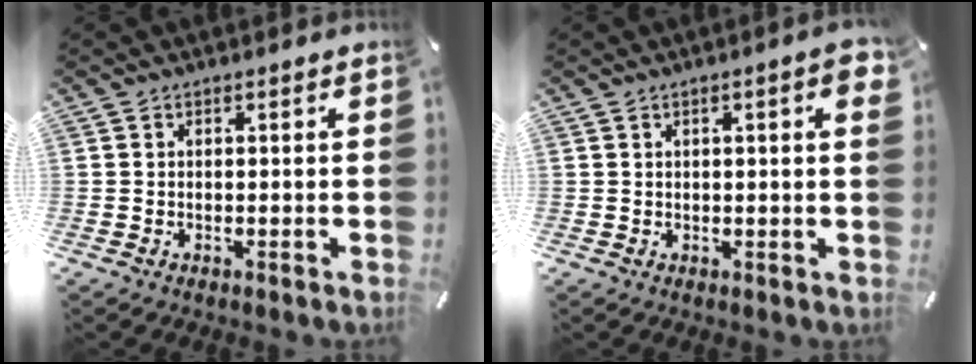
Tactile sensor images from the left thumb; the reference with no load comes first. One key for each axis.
{"total": 4.2, "fx": 1.0, "fy": 0.8, "fz": 4.0, "tx": -0.065, "ty": 0.001, "tz": 0.015}